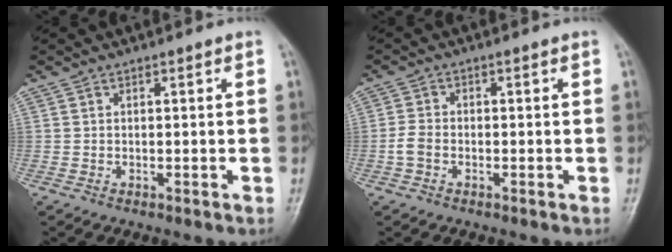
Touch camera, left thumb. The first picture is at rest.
{"total": 2.9, "force": [-1.1, 2.0, 1.8], "torque": [-0.038, 0.008, -0.025]}